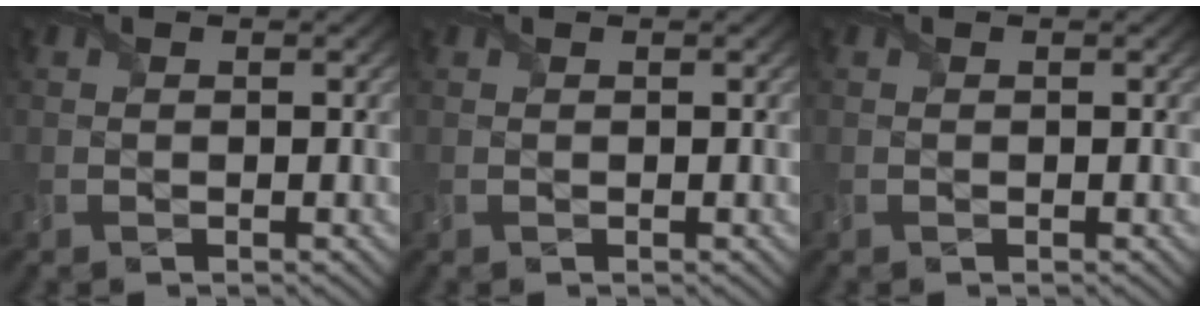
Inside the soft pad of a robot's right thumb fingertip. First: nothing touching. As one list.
[{"total": 0.0}, {"total": 0.0}]